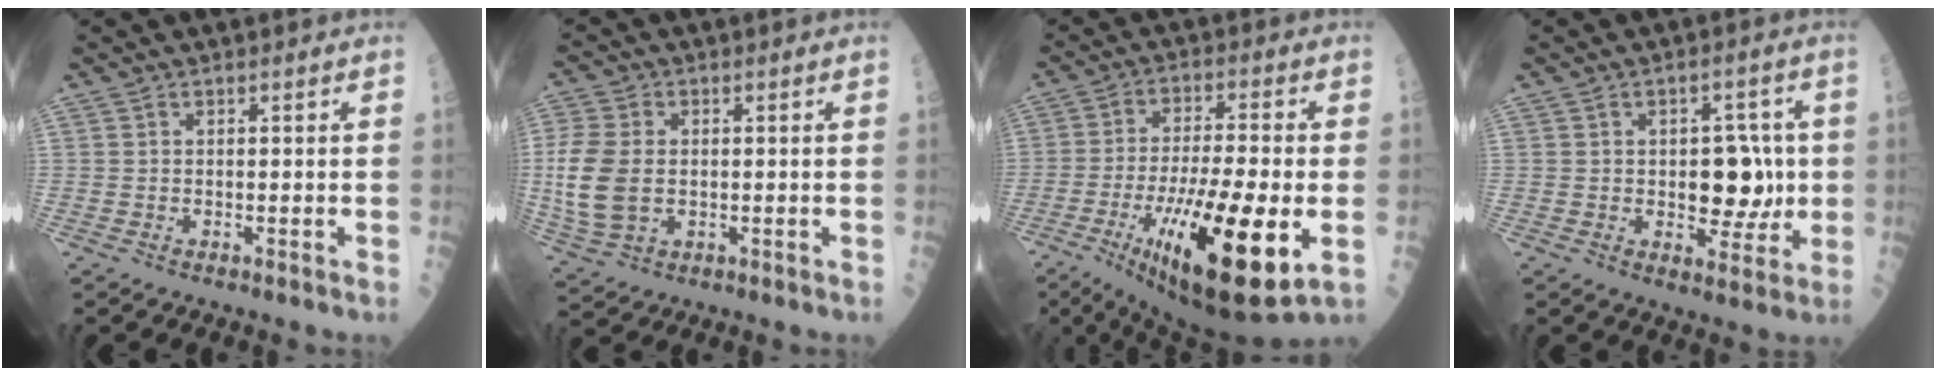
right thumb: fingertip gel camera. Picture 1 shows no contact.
{"total": 11.1, "force": [-0.3, 7.4, 8.4], "torque": [-0.193, 0.001, -0.002]}
{"total": 23.8, "force": [-6.5, 6.2, 22.0], "torque": [-0.392, -0.022, -0.092]}
{"total": 9.4, "force": [0.0, 5.7, 7.4], "torque": [-0.050, 0.003, 0.005]}